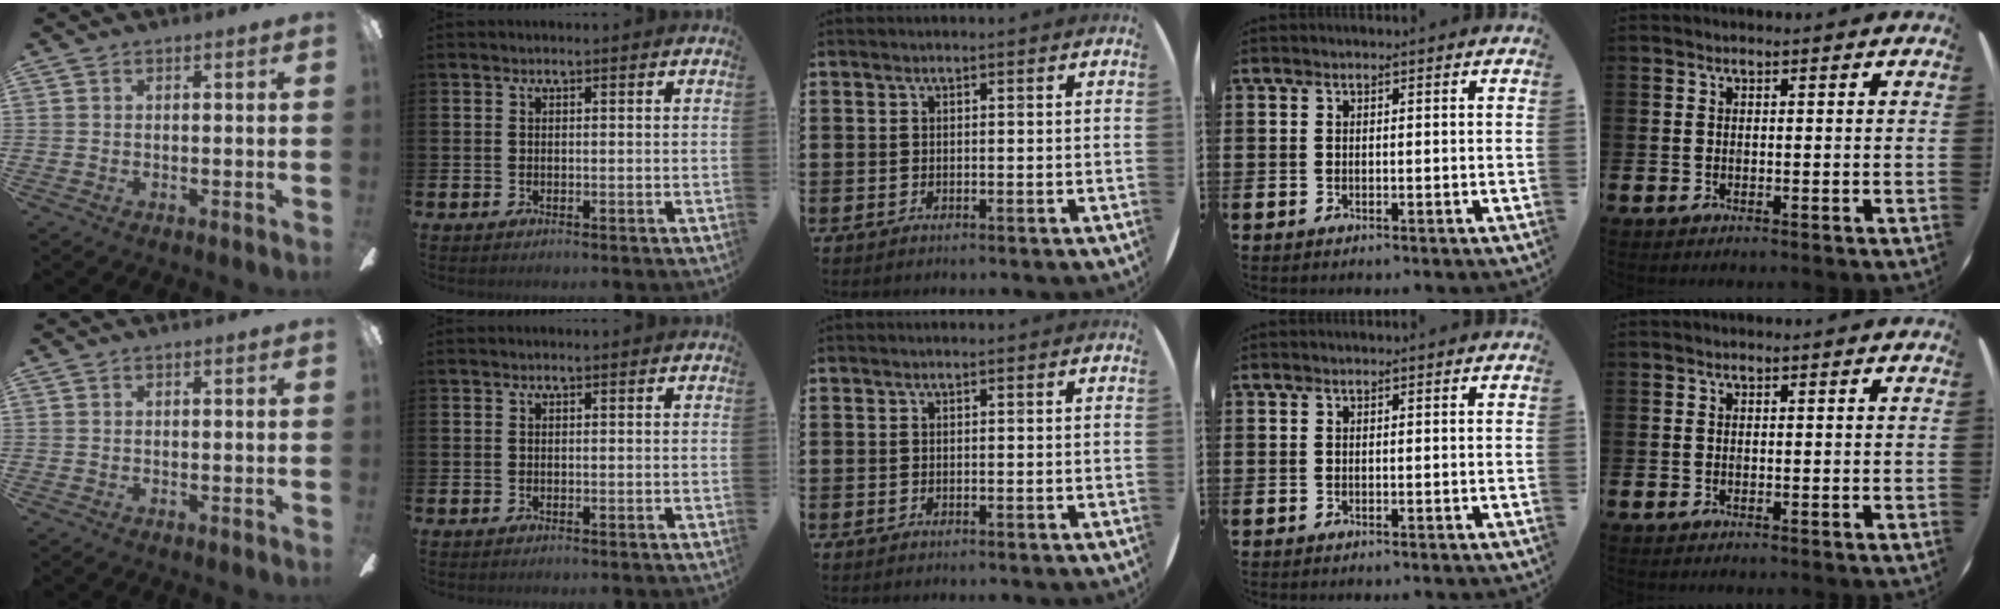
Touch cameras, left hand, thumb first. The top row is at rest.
{}